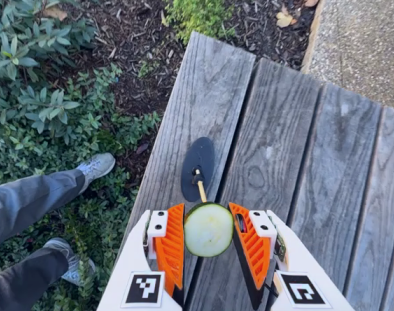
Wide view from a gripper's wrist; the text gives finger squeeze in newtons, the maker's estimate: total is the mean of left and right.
{"total": 12.2, "left": 12.5, "right": 11.9}